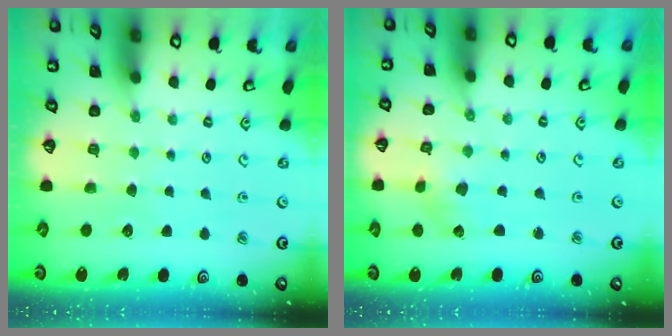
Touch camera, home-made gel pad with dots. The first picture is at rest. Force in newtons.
{"total": 1.7, "press": 1.7, "slide": 0.2}